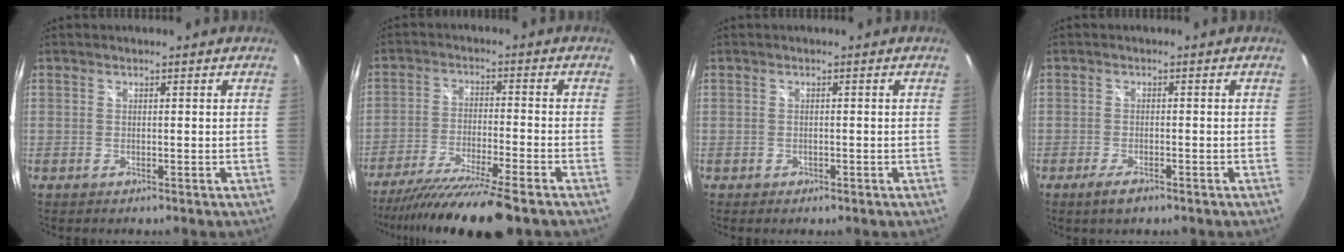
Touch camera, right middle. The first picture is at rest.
{"total": 15.3, "force": [-12.7, -0.2, 8.6], "torque": [-0.170, -0.035, -0.214]}
{"total": 1.0, "force": [-0.6, 0.7, 0.3], "torque": [-0.005, -0.002, -0.007]}
{"total": 3.2, "force": [-2.2, 0.9, 2.1], "torque": [-0.050, -0.007, -0.041]}